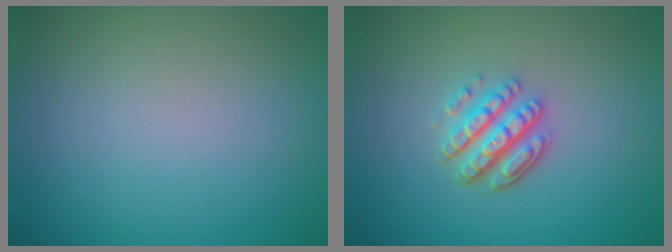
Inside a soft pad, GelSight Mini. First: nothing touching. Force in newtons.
{"total": 3.9, "press": 3.1, "slide": 2.3}